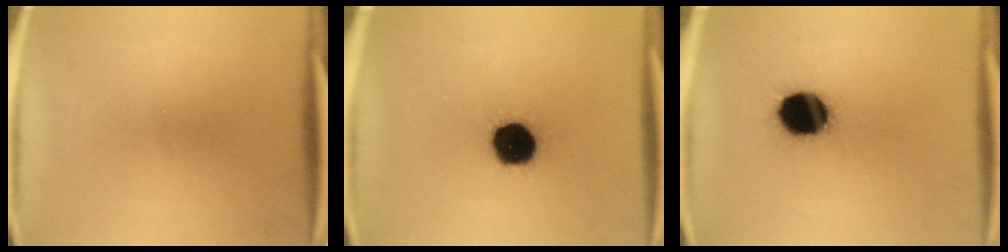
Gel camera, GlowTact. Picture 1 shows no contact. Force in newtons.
{"total": 14.0}
{"total": 14.7}